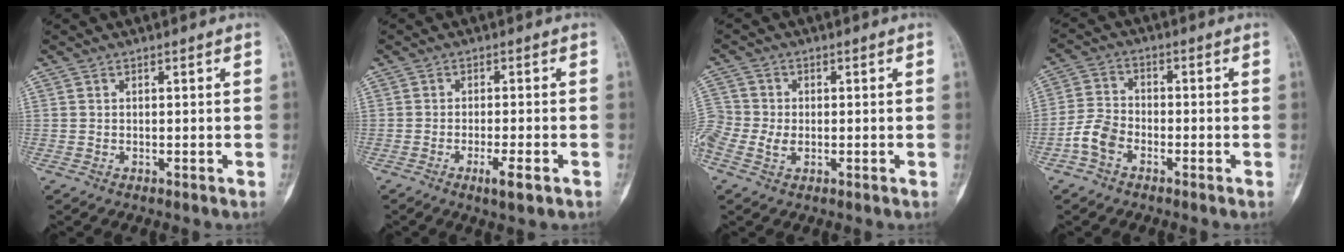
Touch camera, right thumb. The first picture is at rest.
{"total": 4.0, "force": [-2.0, 0.7, 3.4], "torque": [-0.060, 0.000, -0.035]}
{"total": 6.4, "force": [-1.1, 4.9, 4.0], "torque": [-0.098, 0.011, -0.026]}
{"total": 5.7, "force": [-2.9, 3.6, 3.3], "torque": [-0.064, 0.019, -0.064]}